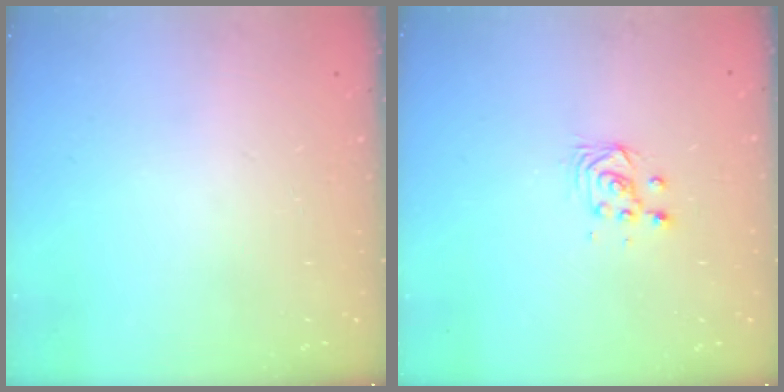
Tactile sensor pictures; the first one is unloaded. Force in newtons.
{"total": 3.7, "press": 3.7, "slide": 0.3}